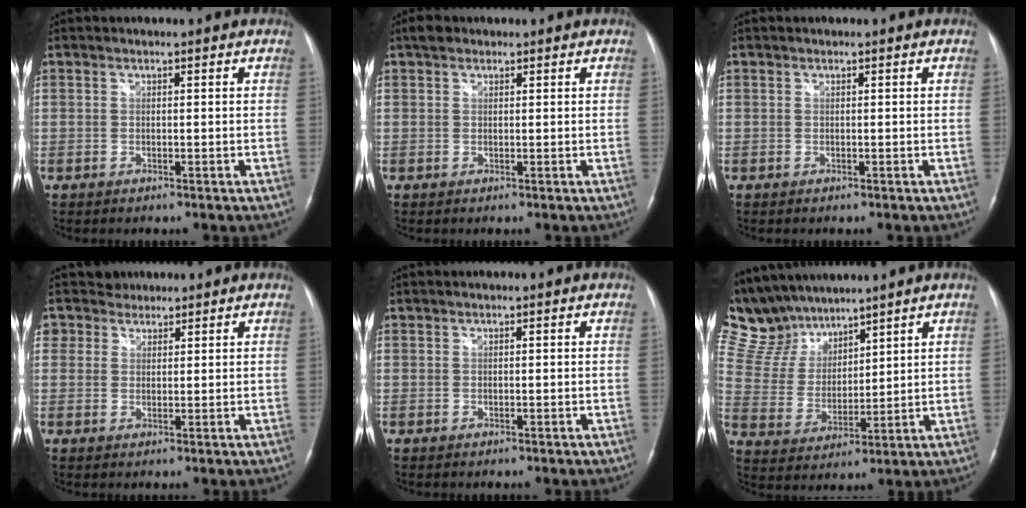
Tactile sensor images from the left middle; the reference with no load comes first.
{"total": 1.8, "force": [1.2, 1.1, 0.6], "torque": [-0.012, 0.010, 0.016]}
{"total": 0.0}
{"total": 3.0, "force": [2.3, 1.8, -0.8], "torque": [0.021, 0.003, 0.034]}
{"total": 0.0}
{"total": 11.5, "force": [10.5, 4.0, 2.7], "torque": [-0.076, 0.024, 0.218]}